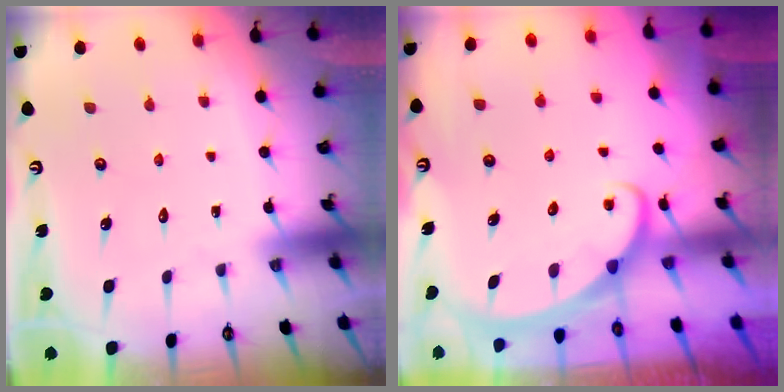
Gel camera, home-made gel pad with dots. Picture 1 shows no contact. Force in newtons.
{"total": 2.6, "press": 2.6, "slide": 0.4}